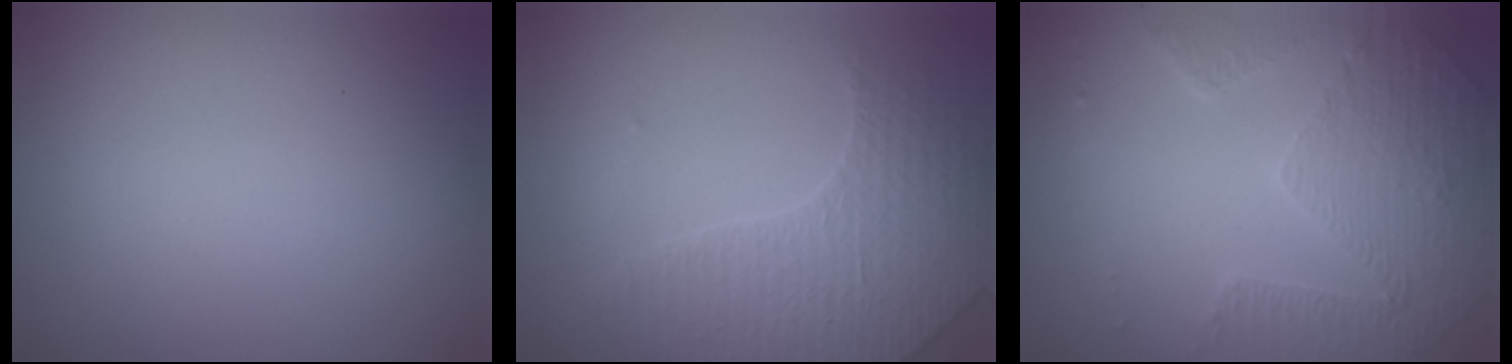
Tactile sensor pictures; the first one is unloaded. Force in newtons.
{"total": 3.6, "press": 3.5, "slide": 0.9}
{"total": 5.0, "press": 3.5, "slide": 3.6}